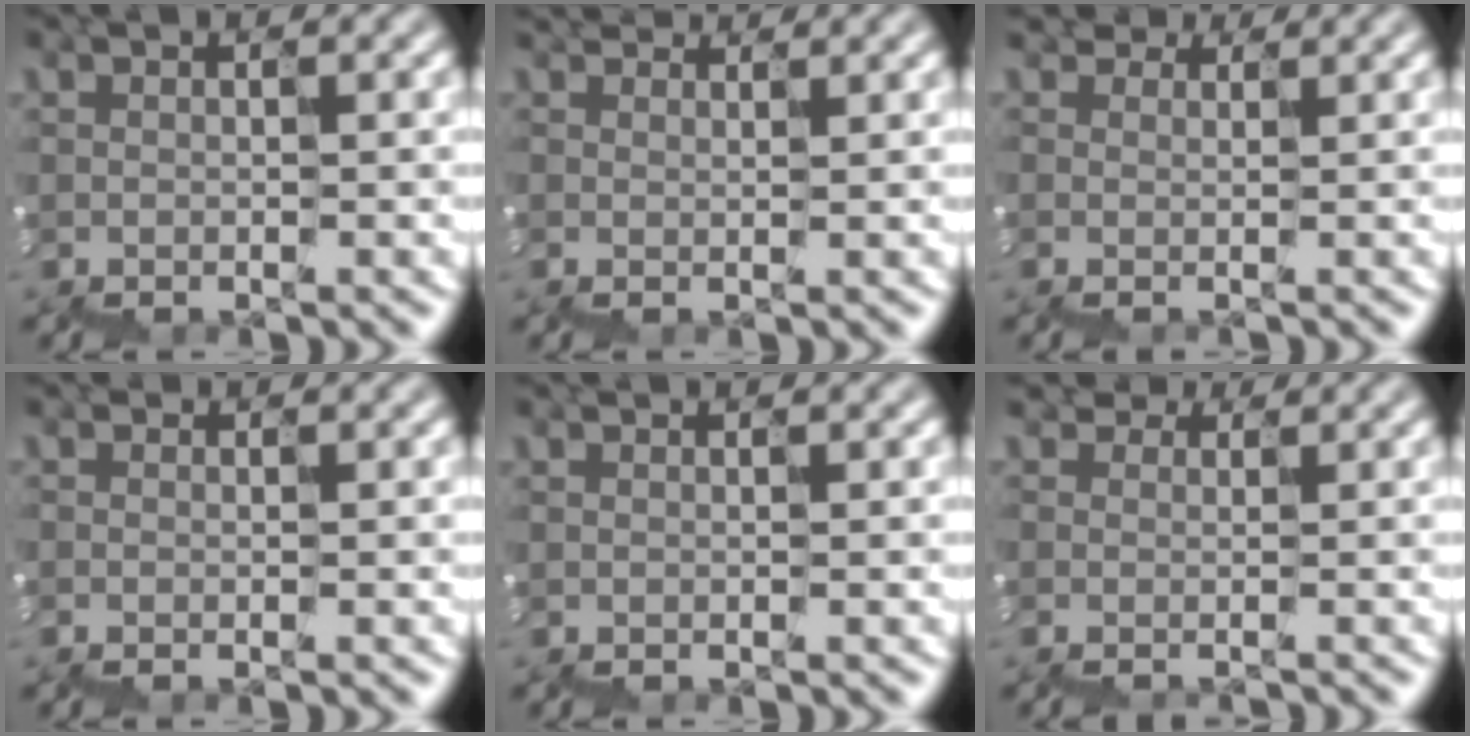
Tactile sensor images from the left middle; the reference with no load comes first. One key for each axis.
{"total": 2.3, "fx": 2.0, "fy": 0.9, "fz": 0.8, "tx": -0.003, "ty": 0.024, "tz": 0.028}
{"total": 3.9, "fx": 3.1, "fy": 1.9, "fz": 1.4, "tx": -0.027, "ty": 0.023, "tz": 0.052}
{"total": 0.0}
{"total": 0.7, "fx": 0.4, "fy": 0.4, "fz": 0.4, "tx": 0.007, "ty": 0.010, "tz": 0.004}
{"total": 3.0, "fx": 2.0, "fy": 1.9, "fz": 1.2, "tx": -0.024, "ty": 0.022, "tz": 0.040}